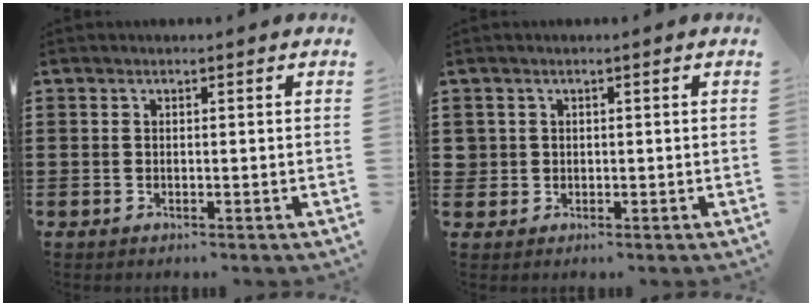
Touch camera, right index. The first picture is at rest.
{"total": 1.3, "force": [0.1, 1.3, 0.1], "torque": [-0.007, 0.006, 0.000]}